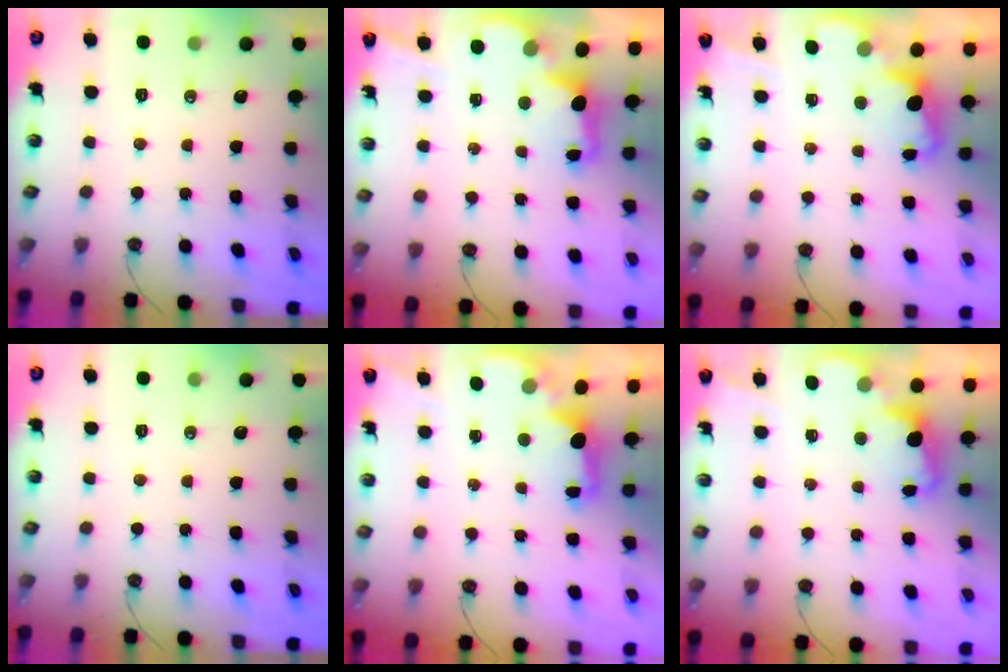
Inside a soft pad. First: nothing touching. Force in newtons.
{"total": 2.6, "press": 2.5, "slide": 0.8}
{"total": 2.3, "press": 2.2, "slide": 0.5}
{"total": 0.0}
{"total": 1.8, "press": 1.6, "slide": 0.7}
{"total": 2.3, "press": 2.3, "slide": 0.5}